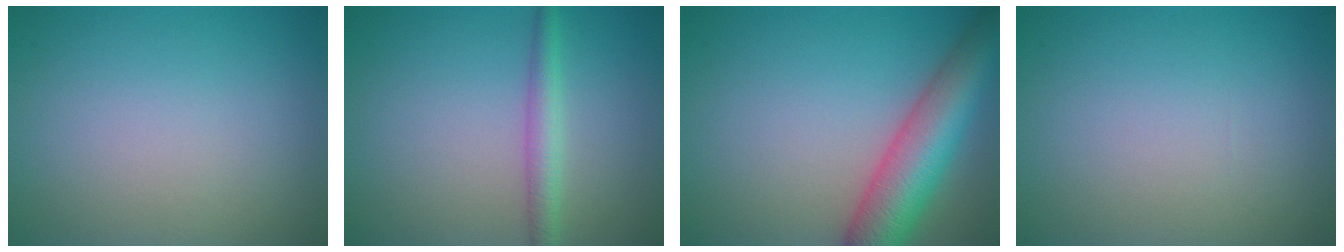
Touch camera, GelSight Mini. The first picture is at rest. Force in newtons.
{"total": 2.4, "press": 2.4, "slide": 0.0}
{"total": 8.1, "press": 8.1, "slide": 0.4}
{"total": 0.0}